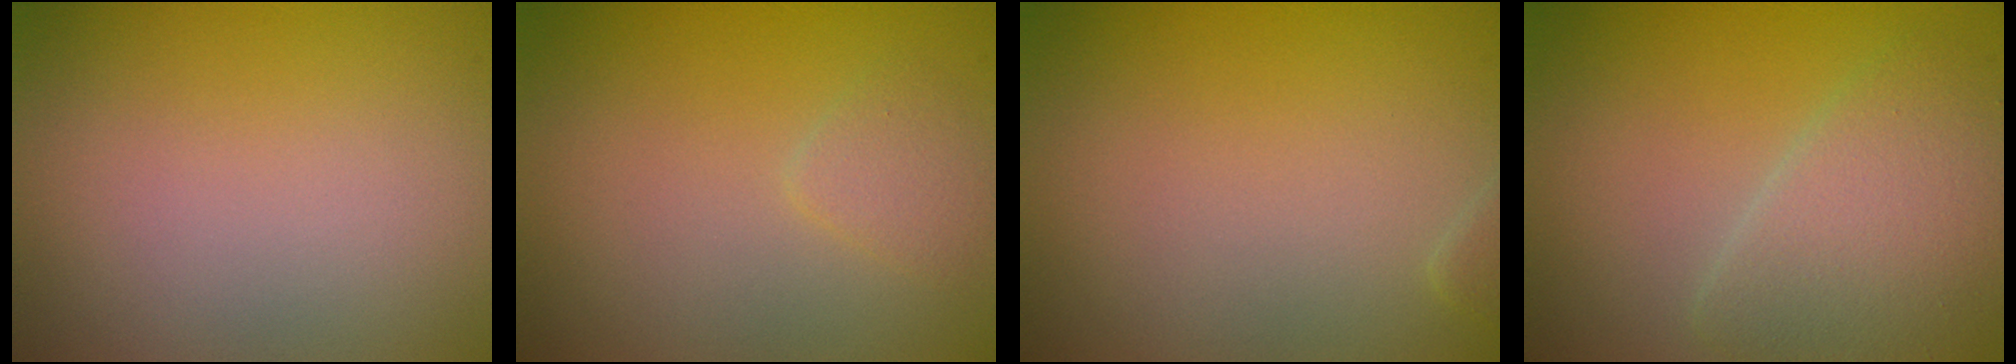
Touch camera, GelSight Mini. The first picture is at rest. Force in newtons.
{"total": 1.2, "press": 1.2, "slide": 0.1}
{"total": 0.8, "press": 0.8, "slide": 0.0}
{"total": 4.7, "press": 4.7, "slide": 0.2}